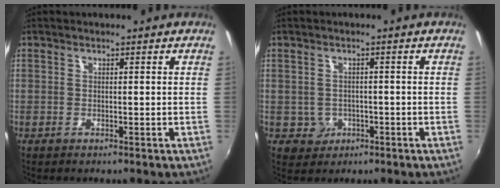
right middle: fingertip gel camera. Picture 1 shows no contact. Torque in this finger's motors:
{"motor_torque": [0.25, -0.23, 0.00, 0.01]}